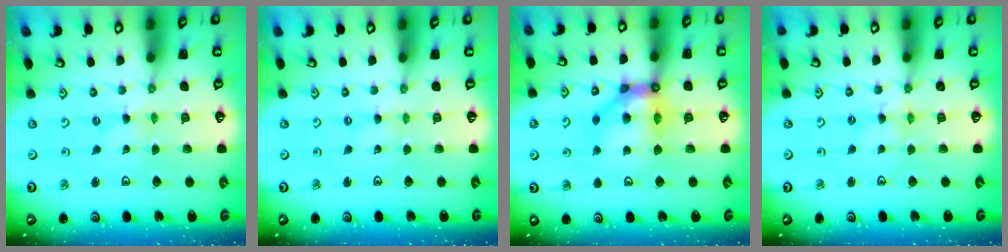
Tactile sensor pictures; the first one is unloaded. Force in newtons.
{"total": 0.0}
{"total": 10.9, "press": 10.7, "slide": 1.9}
{"total": 2.1, "press": 2.1, "slide": 0.3}